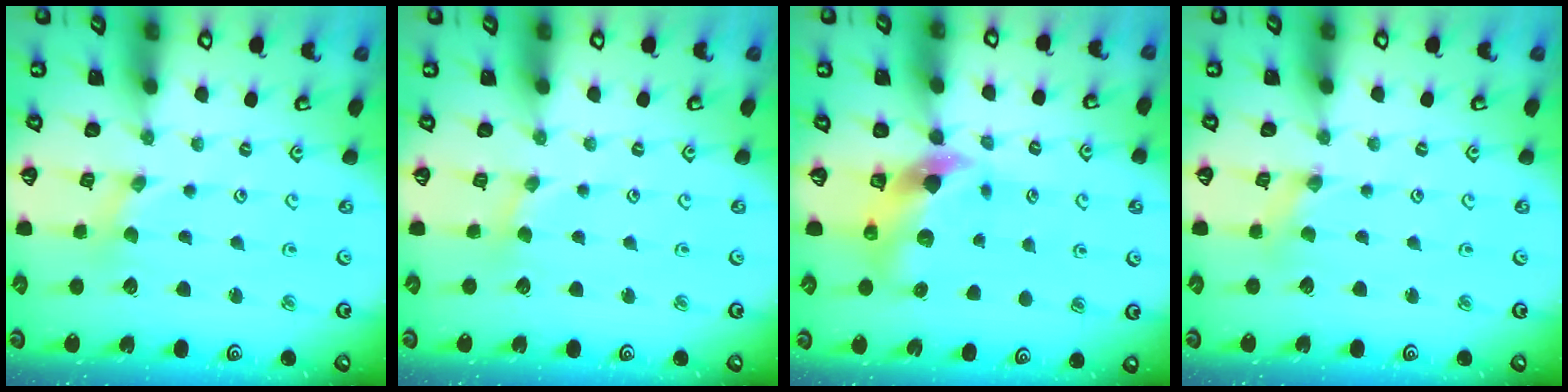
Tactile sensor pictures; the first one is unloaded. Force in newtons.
{"total": 1.6, "press": 1.6, "slide": 0.4}
{"total": 8.2, "press": 8.1, "slide": 1.1}
{"total": 0.5, "press": 0.5, "slide": 0.1}